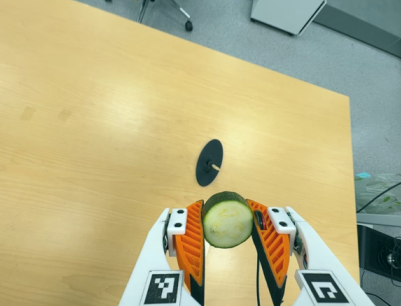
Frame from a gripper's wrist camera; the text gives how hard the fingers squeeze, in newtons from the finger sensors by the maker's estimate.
{"total": 11.3, "left": 10.5, "right": 12.0}